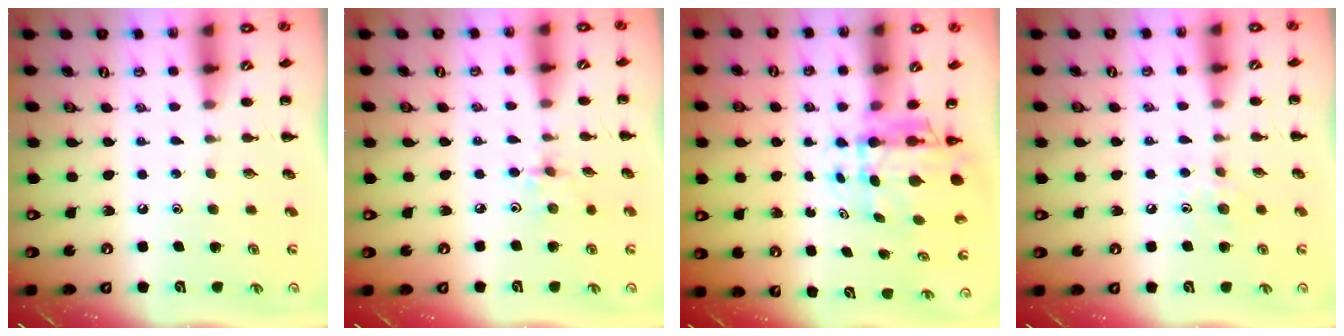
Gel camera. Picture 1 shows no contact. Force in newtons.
{"total": 2.4, "press": 2.3, "slide": 0.8}
{"total": 6.3, "press": 6.0, "slide": 1.9}
{"total": 6.8, "press": 6.6, "slide": 1.7}